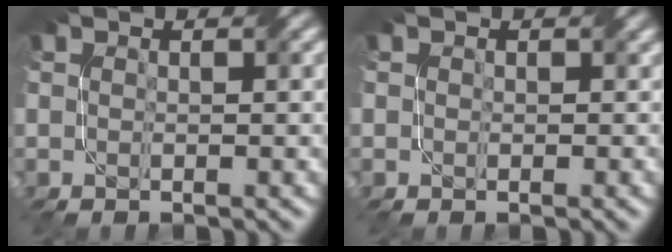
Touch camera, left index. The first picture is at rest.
{"total": 0.9, "force": [0.4, 0.8, 0.2], "torque": [0.001, -0.003, 0.000]}